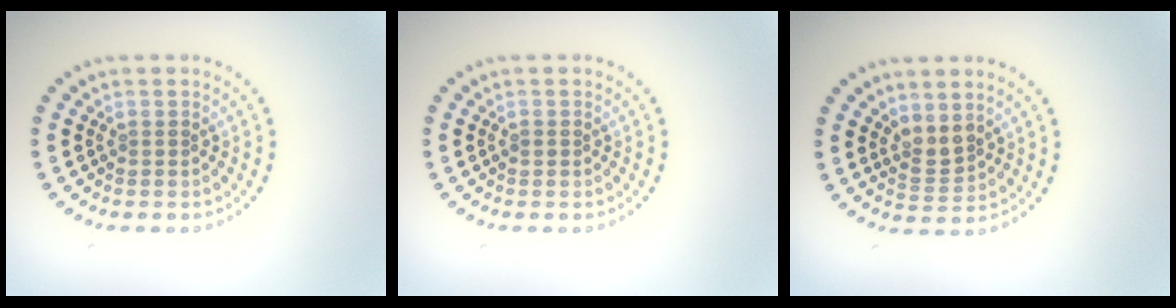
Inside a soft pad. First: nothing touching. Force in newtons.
{"total": 0.6, "press": 0.6, "slide": 0.1}
{"total": 1.9, "press": 1.6, "slide": 1.1}